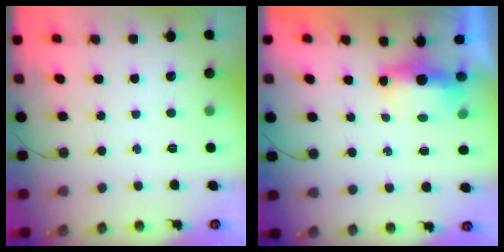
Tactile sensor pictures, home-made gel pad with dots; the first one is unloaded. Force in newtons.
{"total": 14.0, "press": 7.0, "slide": 12.1}